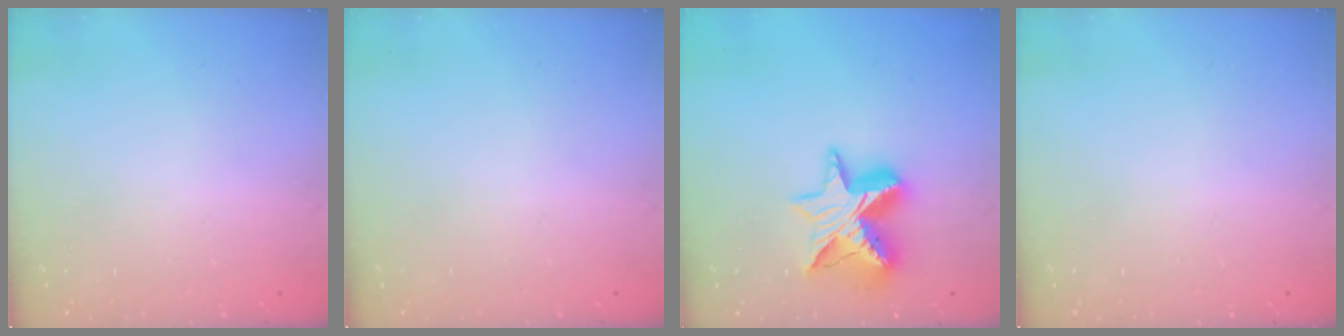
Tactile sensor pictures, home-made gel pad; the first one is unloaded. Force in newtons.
{"total": 0.0}
{"total": 13.3, "press": 13.3, "slide": 1.0}
{"total": 0.0}